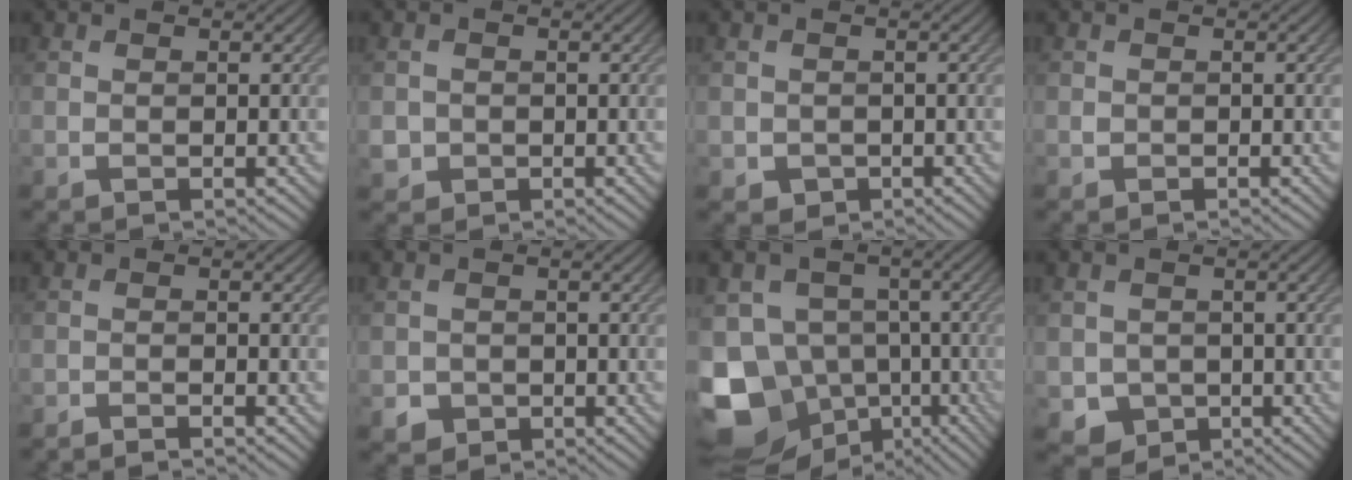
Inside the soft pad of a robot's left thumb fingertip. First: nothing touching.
{"total": 2.0, "force": [-0.6, 1.9, 0.3], "torque": [-0.010, -0.007, -0.013]}
{"total": 1.8, "force": [-0.6, 1.7, 0.5], "torque": [-0.012, -0.011, -0.013]}
{"total": 0.5, "force": [-0.3, 0.5, 0.0], "torque": [0.001, -0.005, -0.006]}
{"total": 1.8, "force": [-1.7, 0.0, 0.7], "torque": [-0.012, 0.000, -0.034]}
{"total": 2.2, "force": [-1.1, 1.9, 0.4], "torque": [-0.003, -0.007, -0.020]}
{"total": 15.0, "force": [-6.6, 11.4, 7.2], "torque": [-0.195, -0.017, -0.096]}
{"total": 3.5, "force": [-1.2, 3.1, 1.0], "torque": [-0.029, -0.014, -0.027]}